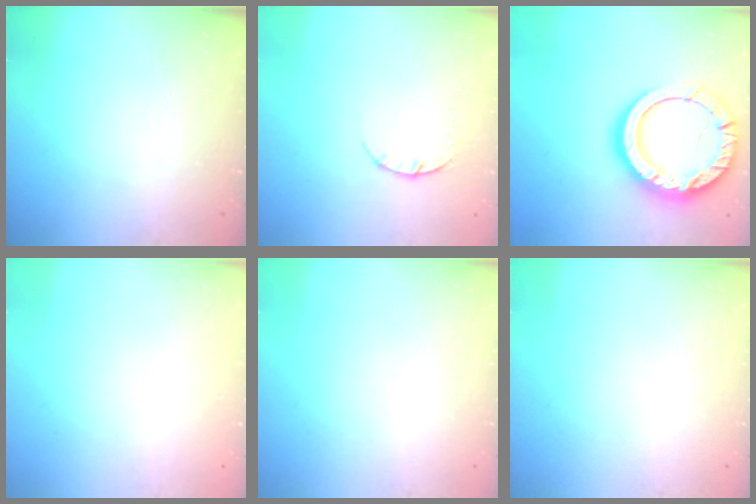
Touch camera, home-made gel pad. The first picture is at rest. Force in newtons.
{"total": 2.3, "press": 2.3, "slide": 0.3}
{"total": 19.7, "press": 19.6, "slide": 1.7}
{"total": 2.4, "press": 2.4, "slide": 0.2}
{"total": 0.0}
{"total": 0.0}